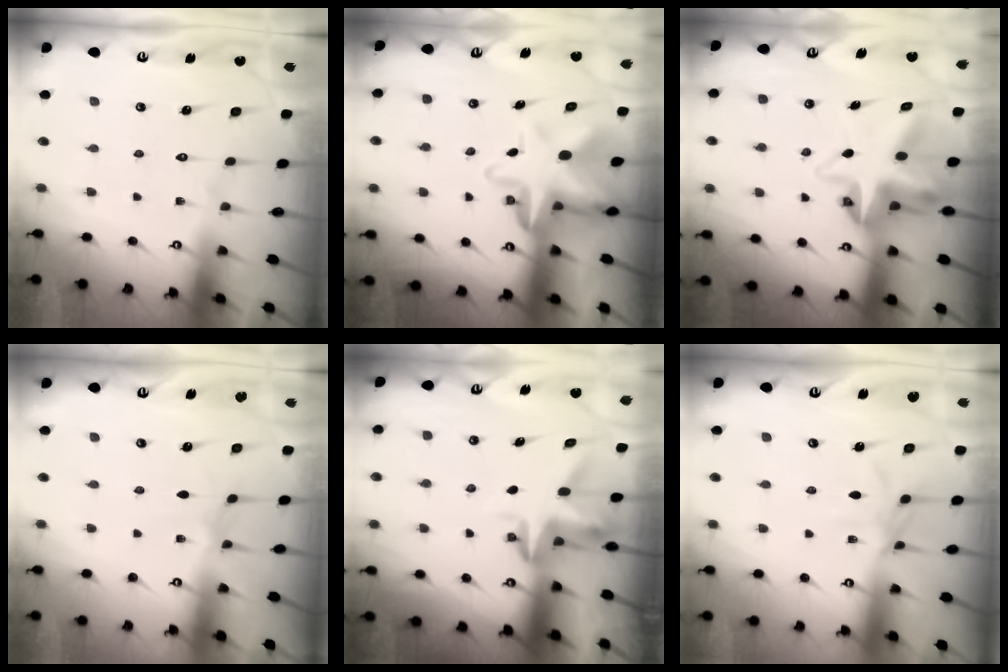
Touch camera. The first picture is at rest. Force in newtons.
{"total": 9.6, "press": 9.5, "slide": 1.6}
{"total": 8.1, "press": 7.8, "slide": 1.9}
{"total": 0.7, "press": 0.6, "slide": 0.3}
{"total": 3.4, "press": 3.3, "slide": 0.4}
{"total": 5.5, "press": 5.5, "slide": 0.3}